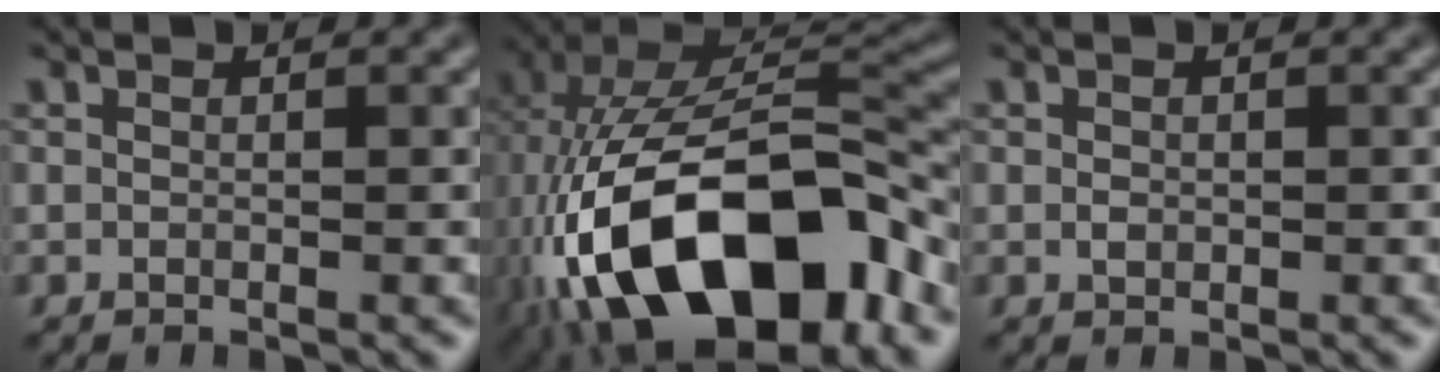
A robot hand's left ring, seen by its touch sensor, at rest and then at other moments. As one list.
[{"total": 18.1, "force": [-7.1, 9.4, 13.7], "torque": [-0.238, -0.007, -0.109]}, {"total": 0.7, "force": [0.0, 0.6, 0.5], "torque": [-0.008, -0.002, 0.000]}]